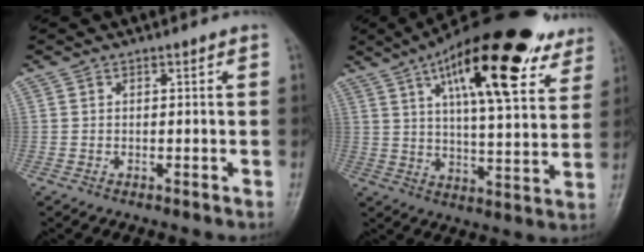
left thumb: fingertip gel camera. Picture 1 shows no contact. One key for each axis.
{"total": 26.2, "fx": 14.2, "fy": 8.8, "fz": 20.1, "tx": -0.272, "ty": -0.019, "tz": 0.213}